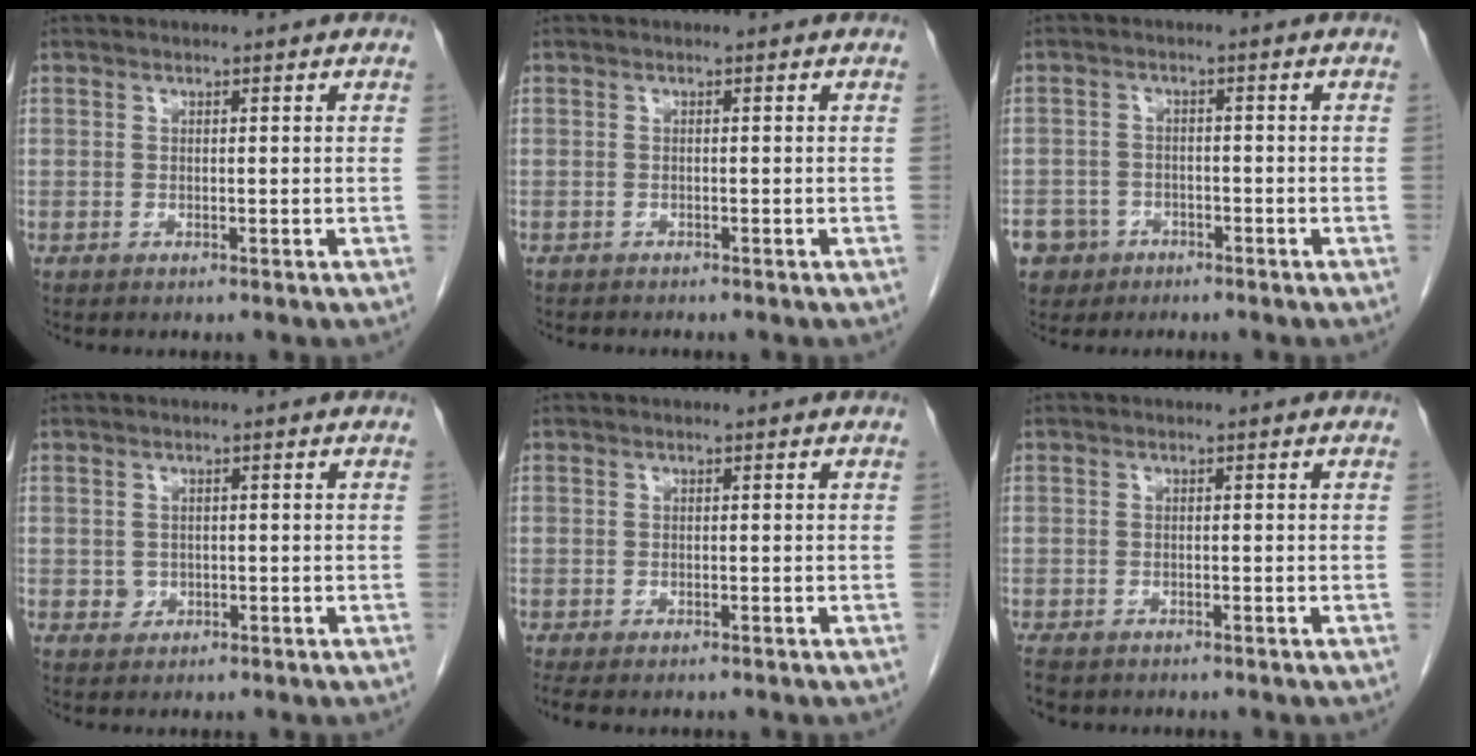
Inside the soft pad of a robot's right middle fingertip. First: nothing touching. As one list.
[{"total": 1.0, "force": [-1.0, 0.3, 0.1], "torque": [-0.009, -0.002, -0.015]}, {"total": 7.2, "force": [-4.6, 5.5, 0.9], "torque": [-0.028, 0.002, -0.078]}, {"total": 1.3, "force": [-0.2, 1.3, 0.4], "torque": [-0.005, 0.003, 0.001]}, {"total": 3.5, "force": [-2.8, 1.2, 1.6], "torque": [-0.020, -0.009, -0.039]}, {"total": 3.5, "force": [-2.8, 1.6, 1.5], "torque": [-0.029, -0.008, -0.039]}]